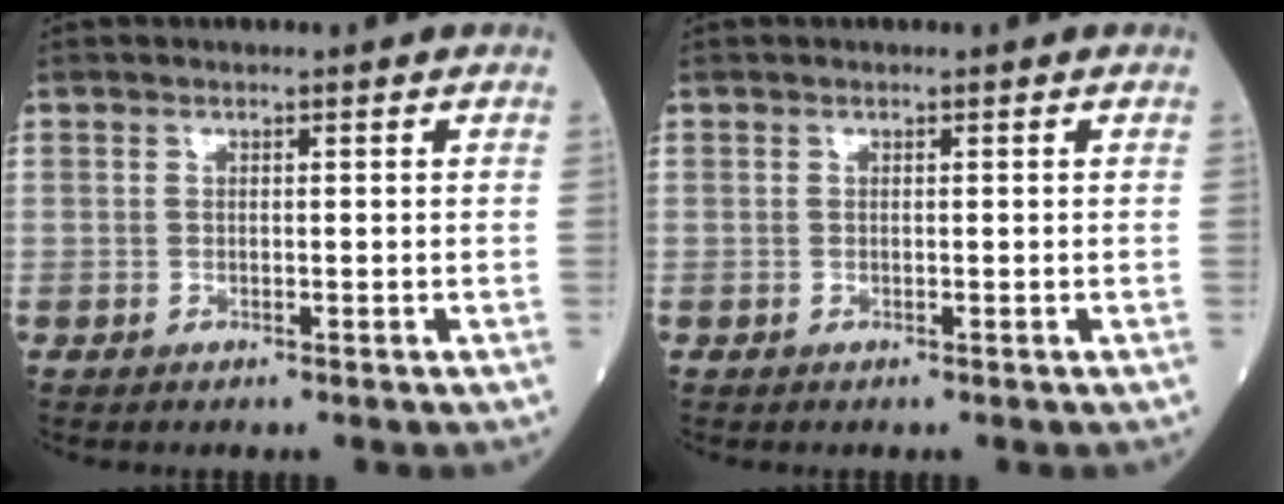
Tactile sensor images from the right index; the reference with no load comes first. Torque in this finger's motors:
{"motor_torque": [0.01, 0.01, 0.00, 0.00]}